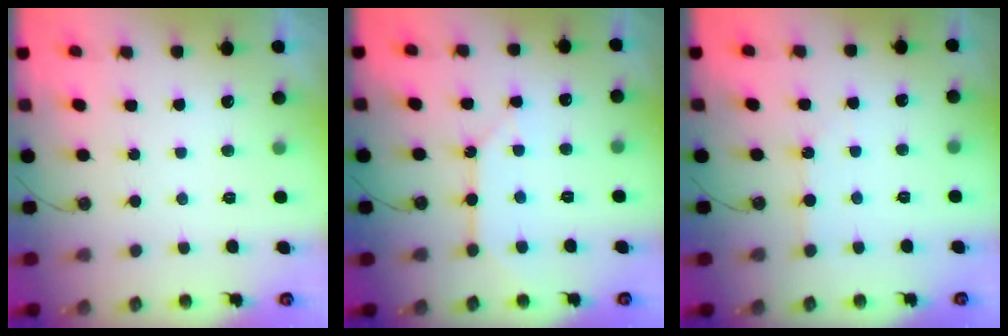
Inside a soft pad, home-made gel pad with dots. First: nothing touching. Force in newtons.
{"total": 9.3, "press": 9.2, "slide": 1.1}
{"total": 2.0, "press": 1.9, "slide": 0.3}